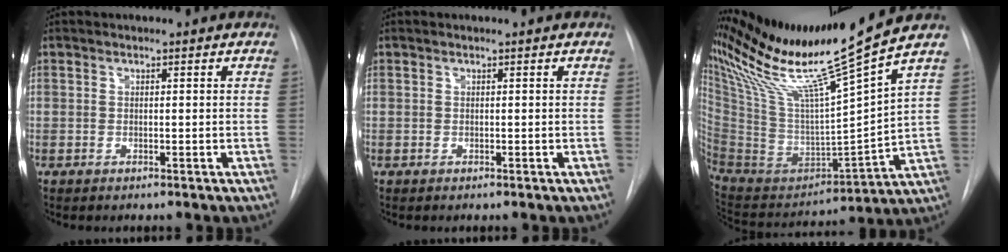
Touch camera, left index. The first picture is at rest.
{"total": 0.0}
{"total": 21.9, "force": [17.5, -2.8, 12.8], "torque": [-0.229, -0.058, 0.319]}